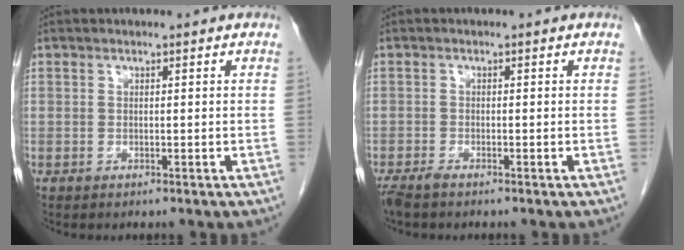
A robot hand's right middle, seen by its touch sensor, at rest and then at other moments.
{"total": 2.0, "force": [-1.6, 0.3, 1.1], "torque": [-0.023, -0.005, -0.031]}